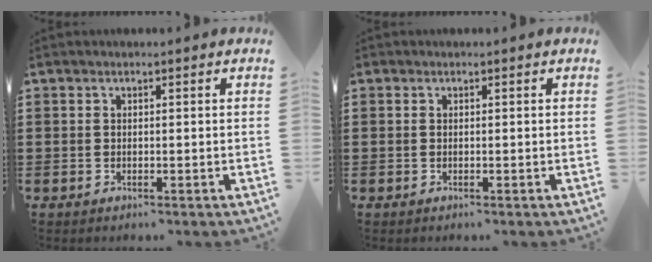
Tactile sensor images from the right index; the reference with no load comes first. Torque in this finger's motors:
{"motor_torque": [0.43, 0.42, 0.10, 0.04]}